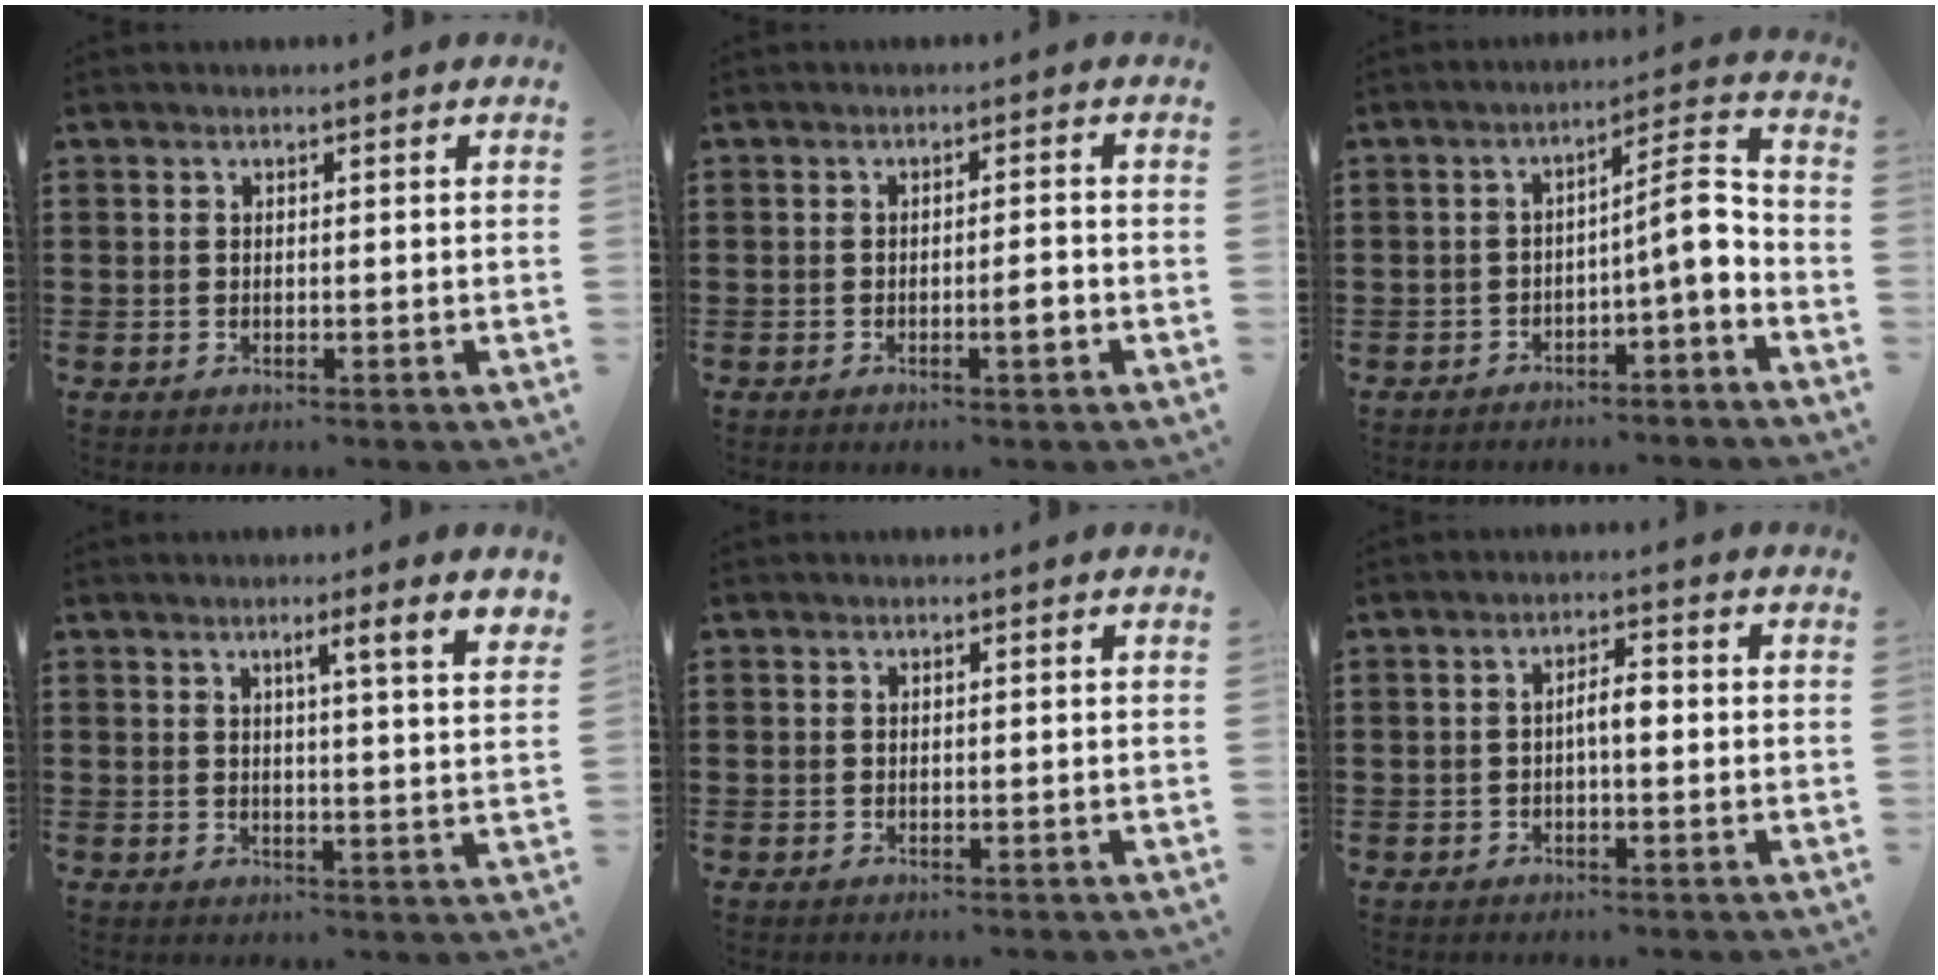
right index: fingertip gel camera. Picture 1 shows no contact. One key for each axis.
{"total": 2.8, "fx": -1.0, "fy": 0.3, "fz": 2.6, "tx": -0.044, "ty": -0.001, "tz": -0.018}
{"total": 6.5, "fx": -2.0, "fy": 1.2, "fz": 6.0, "tx": -0.101, "ty": 0.000, "tz": -0.043}
{"total": 4.3, "fx": 2.2, "fy": -0.4, "fz": 3.7, "tx": -0.061, "ty": -0.009, "tz": 0.030}
{"total": 0.0}
{"total": 2.8, "fx": -0.4, "fy": 0.8, "fz": 2.6, "tx": -0.048, "ty": 0.006, "tz": -0.010}